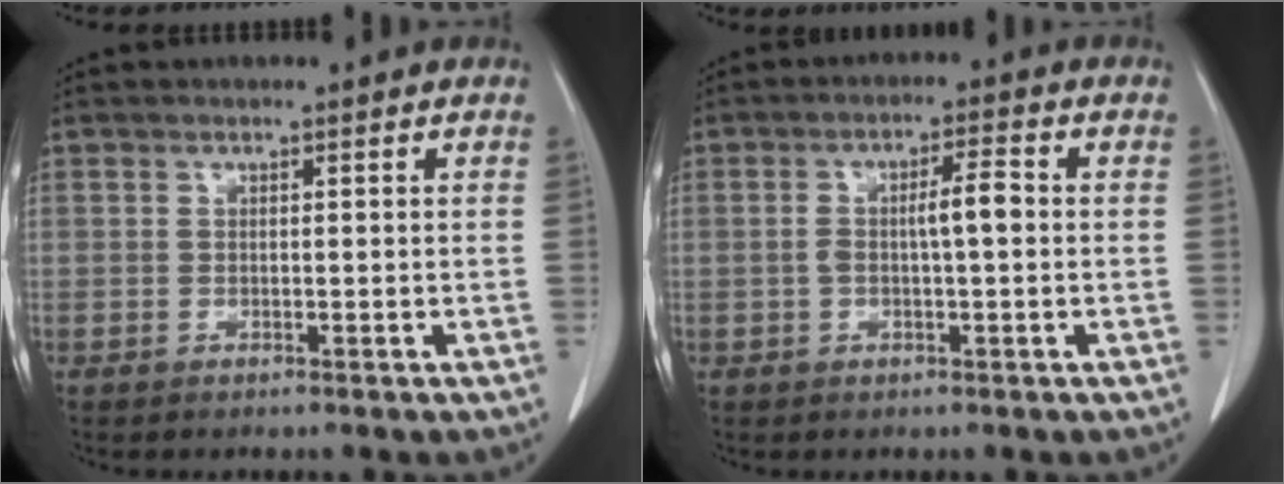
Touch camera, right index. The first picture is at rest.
{"total": 4.8, "force": [0.0, 0.9, 4.7], "torque": [-0.087, 0.015, 0.001]}